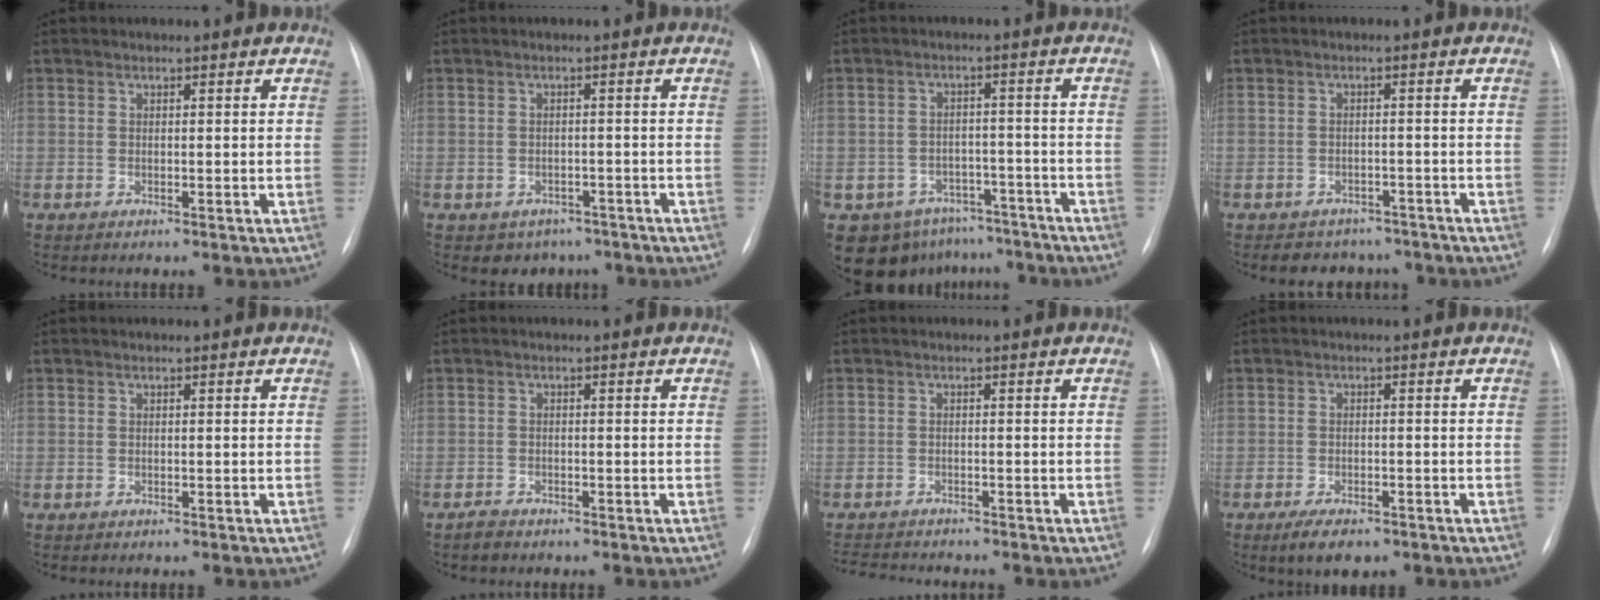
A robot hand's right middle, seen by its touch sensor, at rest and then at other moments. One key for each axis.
{"total": 4.1, "fx": -2.8, "fy": 2.9, "fz": 0.4, "tx": 0.000, "ty": 0.014, "tz": -0.033}
{"total": 11.0, "fx": -8.2, "fy": 7.0, "fz": 2.1, "tx": -0.029, "ty": 0.025, "tz": -0.102}
{"total": 5.8, "fx": -4.9, "fy": 3.1, "fz": 0.3, "tx": 0.005, "ty": 0.014, "tz": -0.060}
{"total": 0.0}
{"total": 1.4, "fx": -1.2, "fy": 0.6, "fz": 0.3, "tx": -0.013, "ty": -0.002, "tz": -0.021}
{"total": 5.3, "fx": -5.1, "fy": 0.5, "fz": 1.2, "tx": -0.019, "ty": -0.011, "tz": -0.081}
{"total": 4.6, "fx": -3.2, "fy": 1.7, "fz": 2.8, "tx": -0.050, "ty": -0.006, "tz": -0.045}